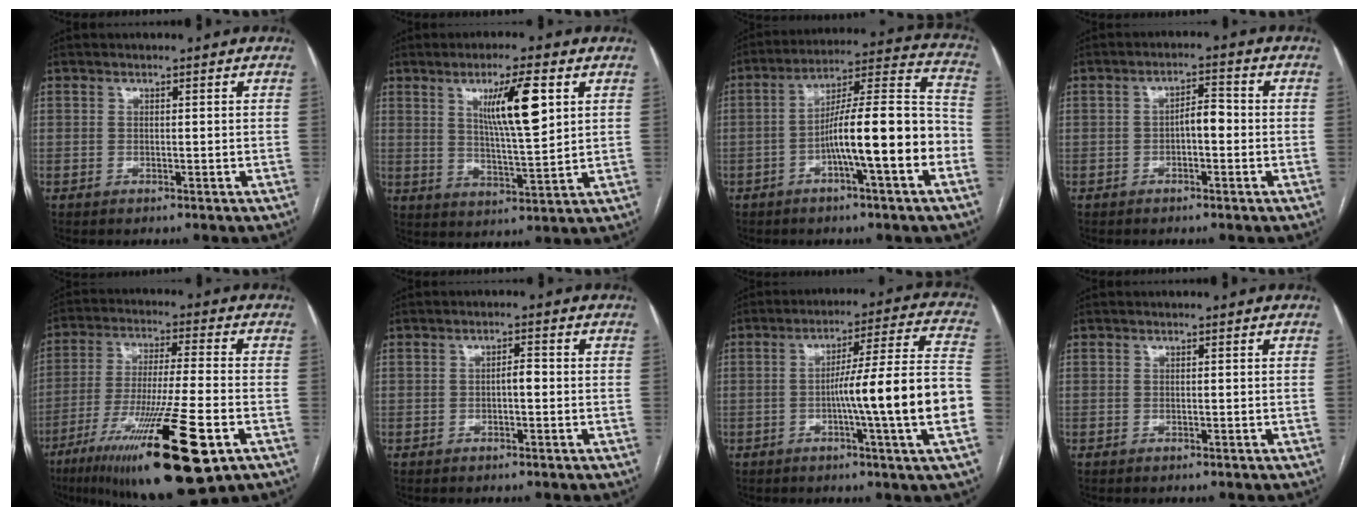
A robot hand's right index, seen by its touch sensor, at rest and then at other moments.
{"total": 9.9, "force": [3.7, 1.0, 9.1], "torque": [-0.155, -0.004, 0.064]}
{"total": 15.0, "force": [-4.7, 0.9, 14.2], "torque": [-0.223, 0.023, -0.075]}
{"total": 3.5, "force": [-0.7, 1.3, 3.1], "torque": [-0.046, 0.015, -0.011]}
{"total": 20.8, "force": [-10.2, 1.9, 18.1], "torque": [-0.300, -0.046, -0.169]}
{"total": 1.8, "force": [-0.3, 0.5, 1.7], "torque": [-0.025, 0.005, -0.007]}
{"total": 16.2, "force": [-3.5, -1.4, 15.7], "torque": [-0.237, 0.009, -0.060]}
{"total": 0.0}